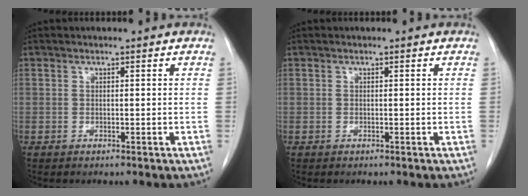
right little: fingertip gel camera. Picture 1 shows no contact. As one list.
[{"total": 0.0}]